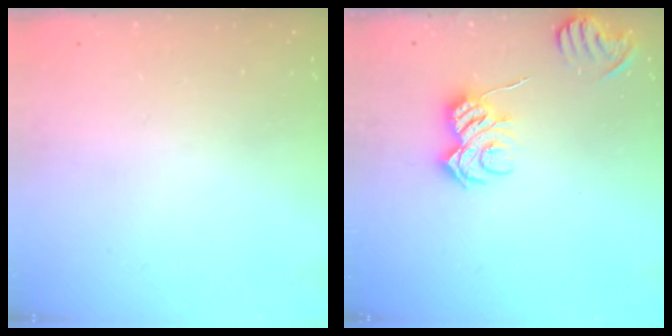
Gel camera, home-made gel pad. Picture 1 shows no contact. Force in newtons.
{"total": 8.1, "press": 8.1, "slide": 0.6}